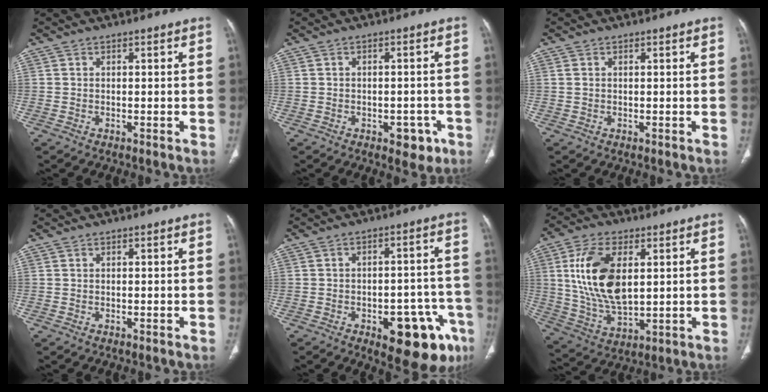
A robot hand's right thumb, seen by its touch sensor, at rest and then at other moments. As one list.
[{"total": 4.8, "force": [-2.3, 2.9, 3.0], "torque": [-0.015, 0.012, -0.024]}, {"total": 0.6, "force": [0.2, 0.4, 0.4], "torque": [-0.012, 0.011, 0.009]}, {"total": 0.0}, {"total": 16.3, "force": [-7.6, 7.2, 12.4], "torque": [-0.101, 0.043, -0.084]}, {"total": 16.0, "force": [3.4, 8.4, 13.2], "torque": [-0.254, -0.014, 0.074]}]